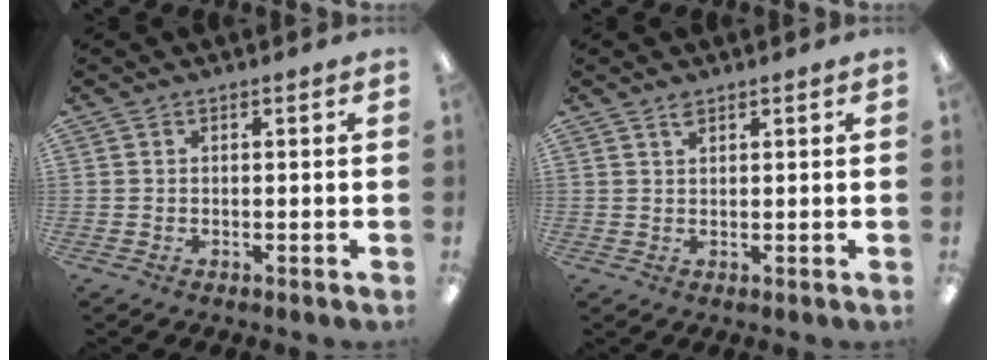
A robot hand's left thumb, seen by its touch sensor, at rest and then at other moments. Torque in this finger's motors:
{"motor_torque": [-0.07, 0.01, -0.10, -0.09, 0.01]}